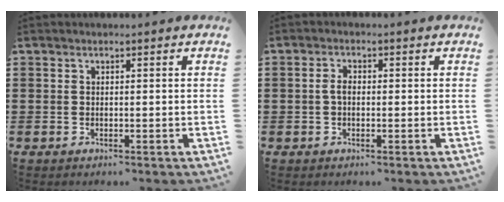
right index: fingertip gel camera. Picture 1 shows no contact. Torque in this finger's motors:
{"motor_torque": [0.12, 0.06, 0.04, 0.08]}